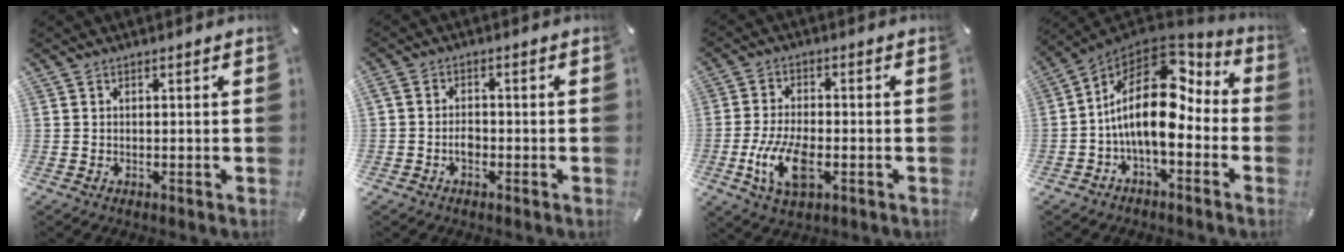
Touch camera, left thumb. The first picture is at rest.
{"total": 2.9, "force": [-1.1, 1.9, 1.8], "torque": [-0.034, 0.006, -0.021]}
{"total": 10.7, "force": [-3.3, 5.2, 8.7], "torque": [-0.188, -0.004, -0.055]}
{"total": 18.7, "force": [1.0, 10.0, 15.8], "torque": [-0.292, -0.011, 0.019]}